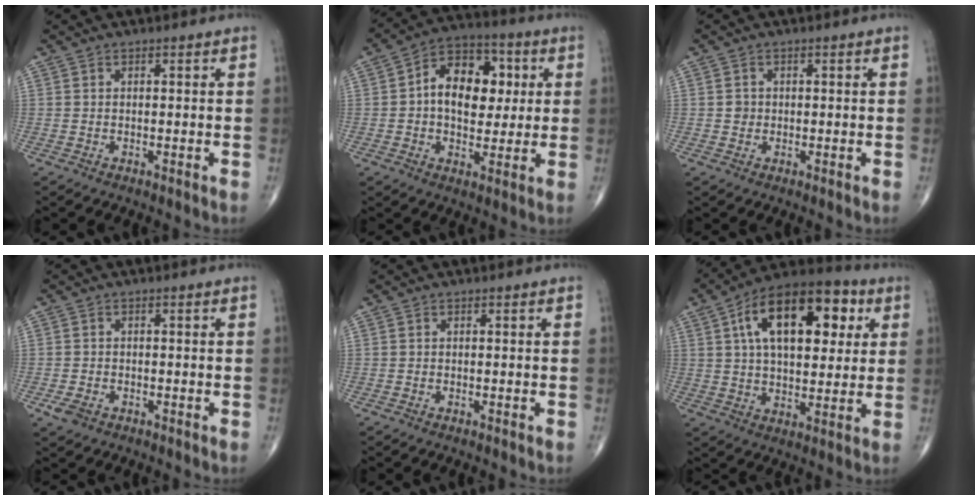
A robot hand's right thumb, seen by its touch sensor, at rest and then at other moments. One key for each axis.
{"total": 14.0, "fx": 1.9, "fy": 9.5, "fz": 10.2, "tx": -0.115, "ty": 0.015, "tz": 0.021}
{"total": 1.3, "fx": 0.0, "fy": 1.2, "fz": 0.4, "tx": -0.002, "ty": 0.003, "tz": 0.001}
{"total": 2.5, "fx": -1.2, "fy": 1.7, "fz": 1.4, "tx": -0.027, "ty": 0.004, "tz": -0.019}
{"total": 0.0}
{"total": 20.8, "fx": 6.5, "fy": 10.9, "fz": 16.5, "tx": -0.233, "ty": 0.009, "tz": 0.093}